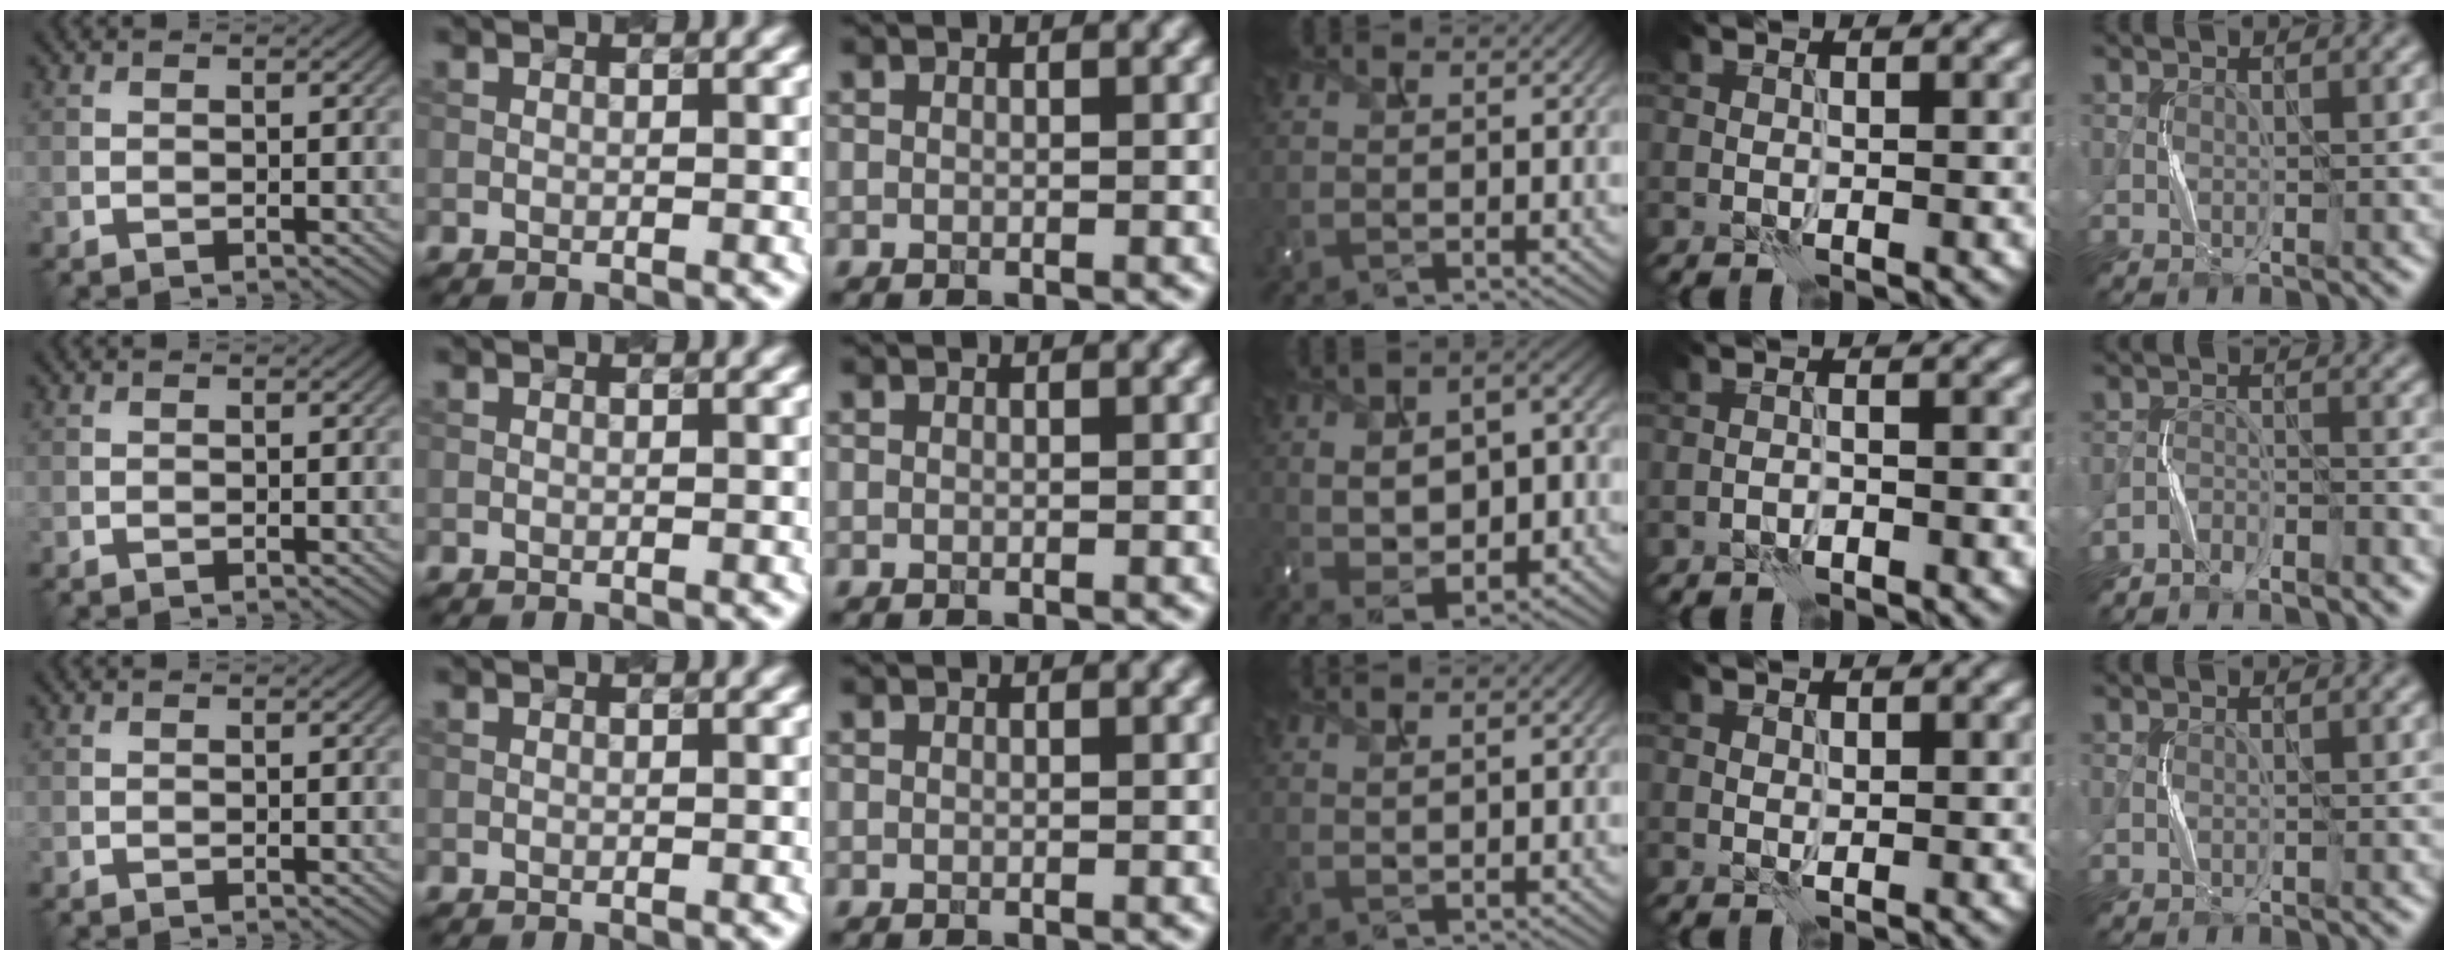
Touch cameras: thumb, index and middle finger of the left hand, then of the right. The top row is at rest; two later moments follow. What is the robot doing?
{"motion": "squeeze", "object": "bubble wrap"}